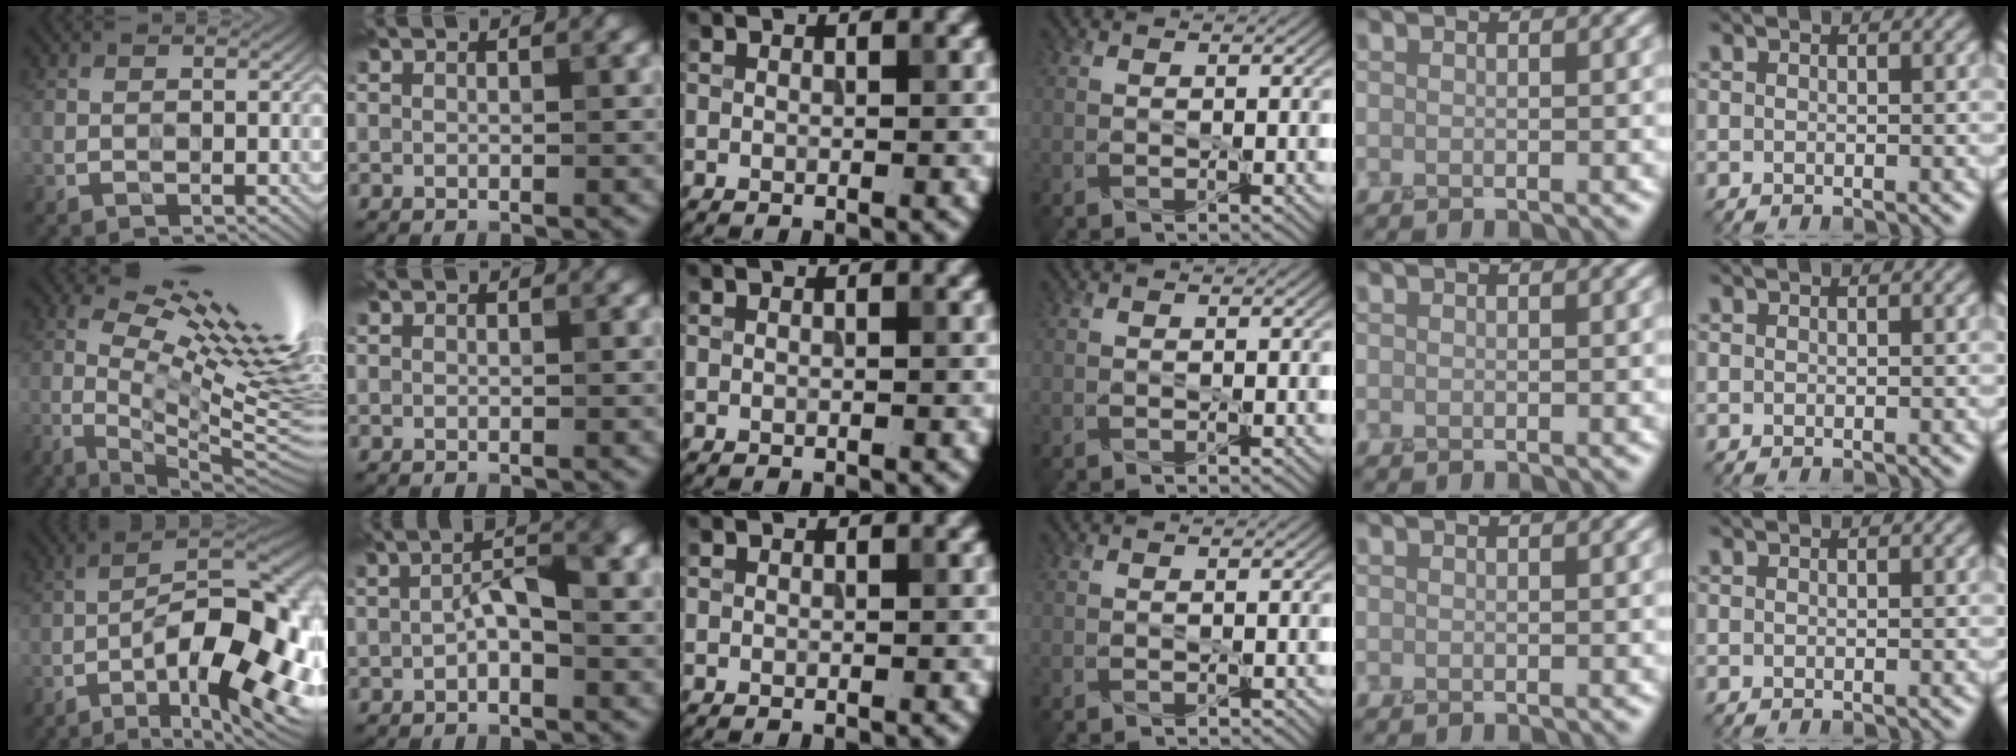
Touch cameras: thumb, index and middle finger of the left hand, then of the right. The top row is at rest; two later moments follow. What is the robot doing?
{"motion": "peel", "object": "tape"}